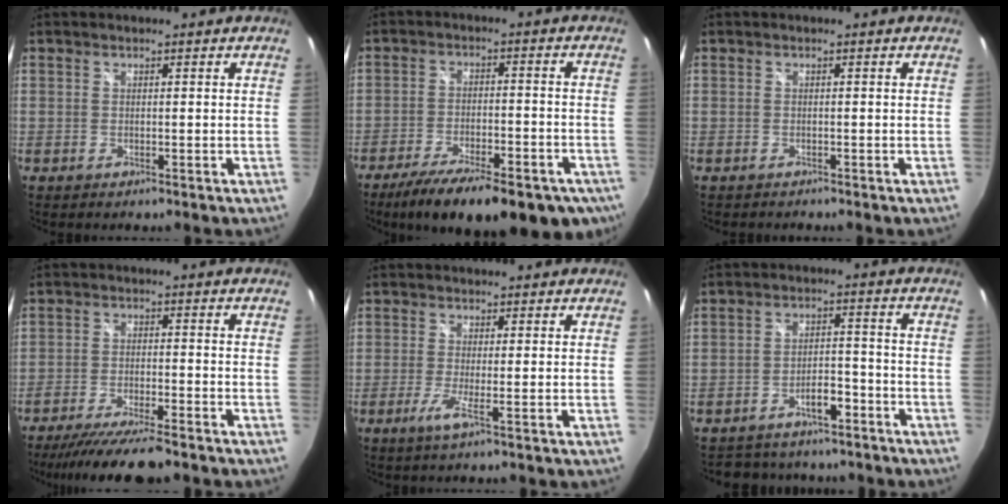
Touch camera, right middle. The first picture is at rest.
{"total": 22.1, "force": [-15.7, 7.5, 13.5], "torque": [-0.228, -0.043, -0.215]}
{"total": 0.6, "force": [-0.6, 0.2, -0.1], "torque": [-0.001, -0.002, -0.010]}
{"total": 12.2, "force": [-10.5, 1.1, 6.2], "torque": [-0.133, -0.028, -0.170]}
{"total": 2.4, "force": [-1.0, -0.7, 2.0], "torque": [-0.052, -0.009, -0.026]}
{"total": 11.4, "force": [-9.2, 5.1, 4.4], "torque": [-0.090, 0.027, -0.118]}